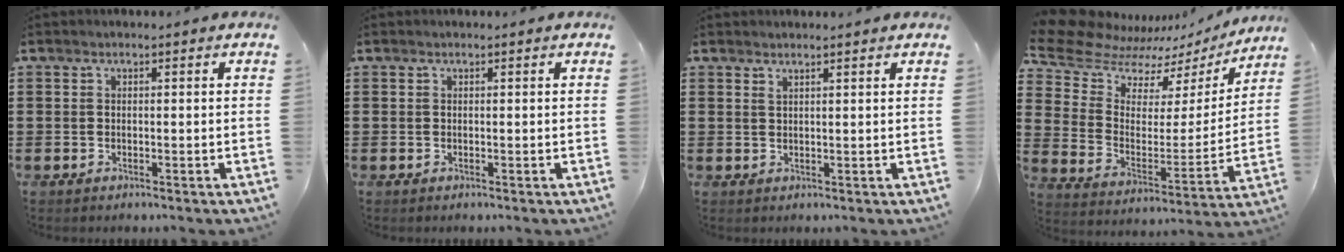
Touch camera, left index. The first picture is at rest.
{"total": 0.0}
{"total": 1.6, "force": [1.4, 0.1, 0.6], "torque": [-0.015, 0.001, 0.027]}
{"total": 9.7, "force": [8.0, 4.5, 3.3], "torque": [-0.107, -0.044, 0.143]}